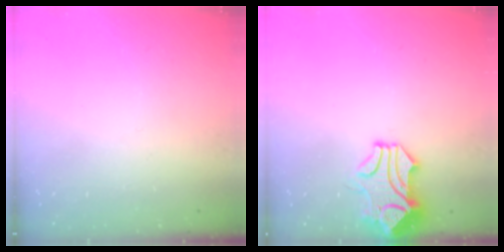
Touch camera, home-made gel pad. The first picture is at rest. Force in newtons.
{"total": 1.3, "press": 0.7, "slide": 1.1}